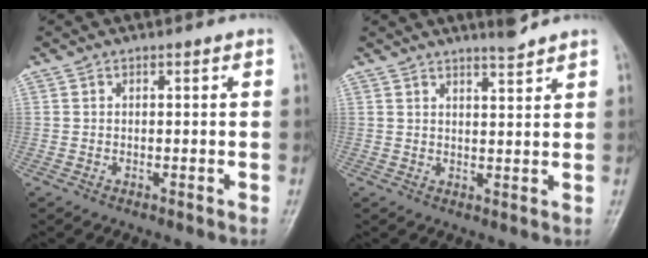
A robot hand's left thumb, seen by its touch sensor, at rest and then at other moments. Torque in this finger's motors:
{"motor_torque": [-0.11, -0.66, 0.09, 0.29, 0.05]}